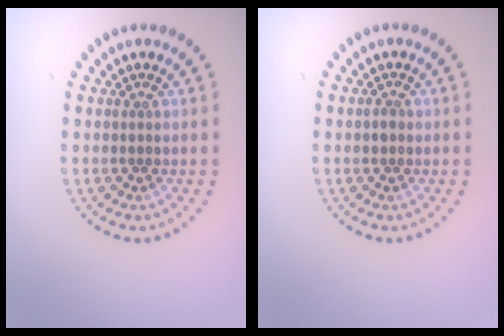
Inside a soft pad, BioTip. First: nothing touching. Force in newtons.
{"total": 1.0, "press": 0.9, "slide": 0.3}